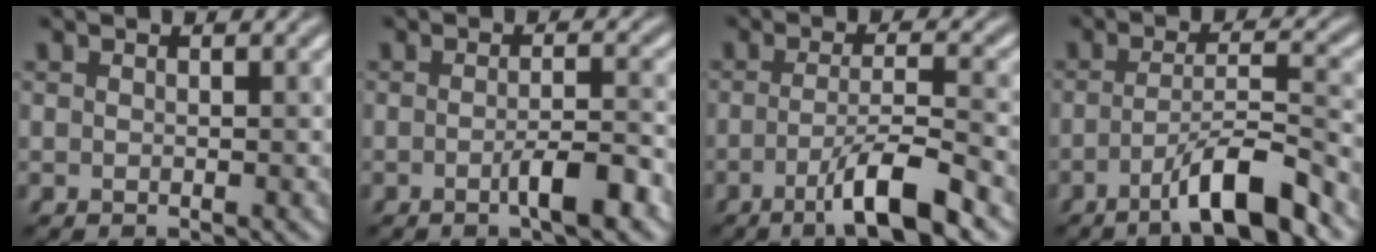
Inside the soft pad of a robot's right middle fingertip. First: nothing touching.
{"total": 3.2, "force": [-1.3, 0.6, 2.8], "torque": [-0.045, 0.006, -0.025]}
{"total": 6.0, "force": [-2.8, 0.9, 5.2], "torque": [-0.086, 0.004, -0.055]}
{"total": 6.4, "force": [-3.7, 1.0, 5.2], "torque": [-0.078, 0.012, -0.065]}